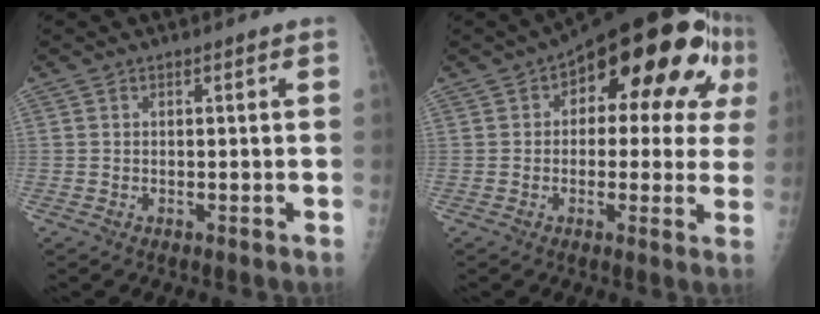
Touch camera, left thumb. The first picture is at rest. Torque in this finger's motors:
{"motor_torque": [0.01, 1.52, 0.18, -0.18, 0.16]}